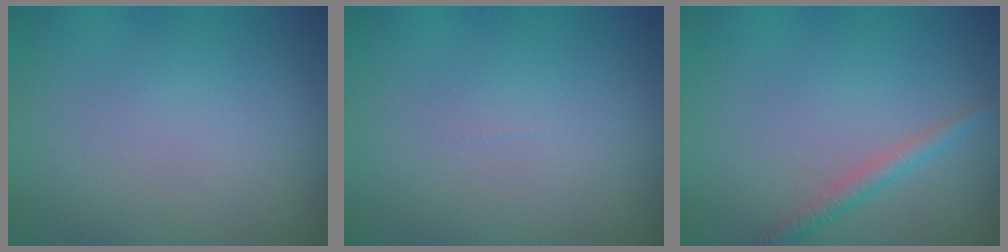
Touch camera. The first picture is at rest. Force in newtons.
{"total": 0.0}
{"total": 1.4, "press": 1.4, "slide": 0.0}